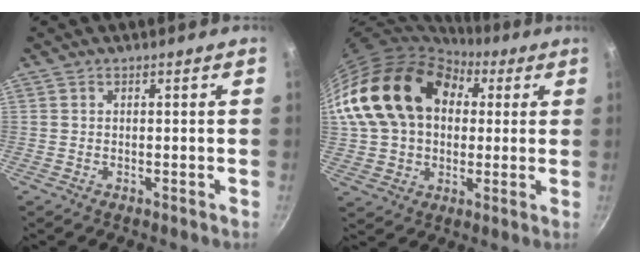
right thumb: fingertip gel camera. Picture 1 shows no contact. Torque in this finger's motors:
{"motor_torque": [0.52, 2.20, 1.51, -0.92, 0.32]}